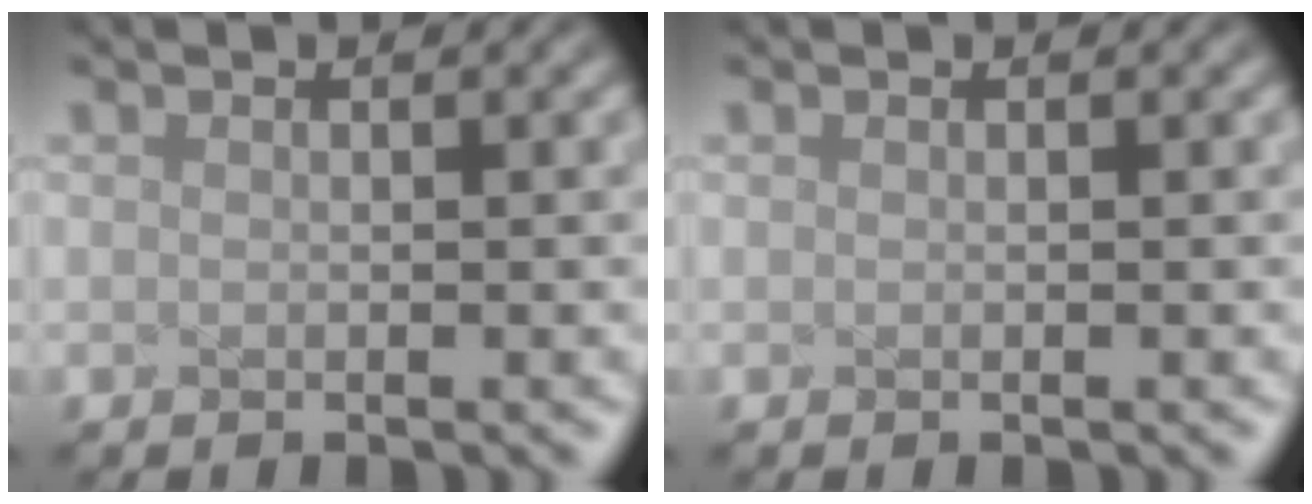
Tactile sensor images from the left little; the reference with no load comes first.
{"total": 0.0}